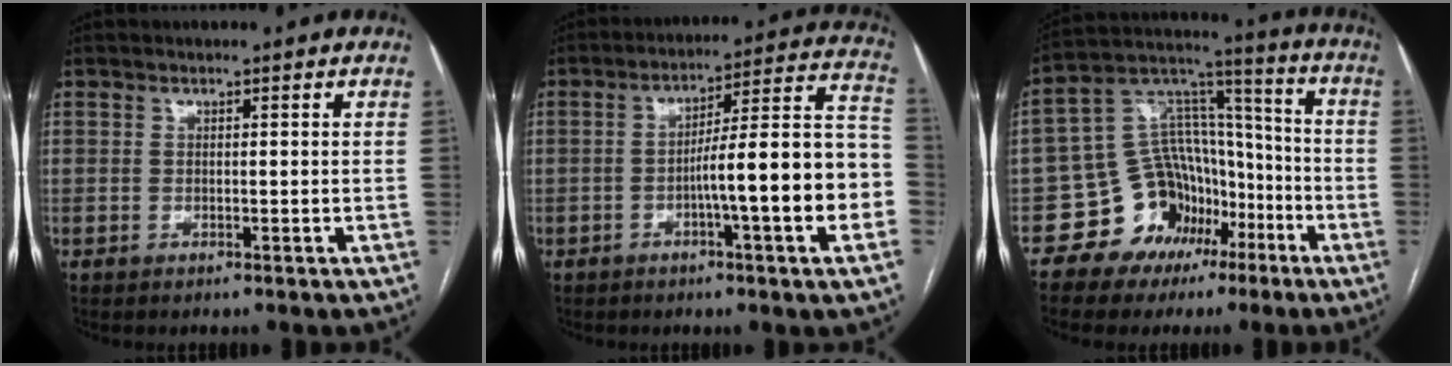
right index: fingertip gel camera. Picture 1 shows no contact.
{"total": 15.9, "force": [-3.8, 0.7, 15.4], "torque": [-0.209, 0.027, -0.055]}
{"total": 13.8, "force": [-6.6, 10.9, 5.3], "torque": [-0.085, 0.073, -0.103]}